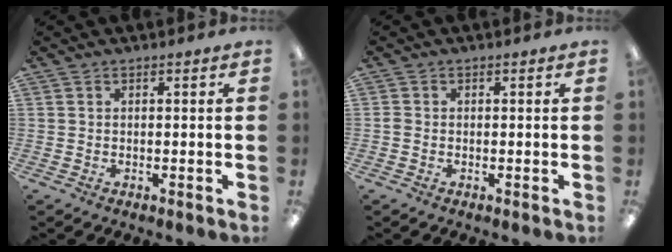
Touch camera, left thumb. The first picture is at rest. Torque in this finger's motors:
{"motor_torque": [-0.20, 0.18, 0.11, -0.22, 0.05]}